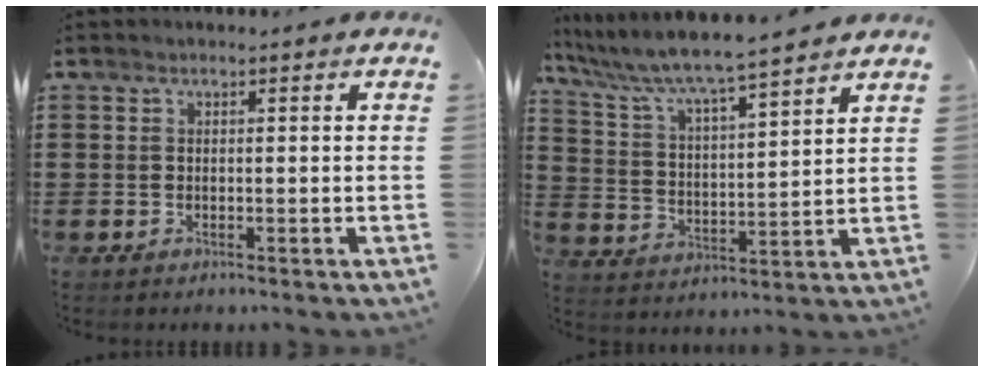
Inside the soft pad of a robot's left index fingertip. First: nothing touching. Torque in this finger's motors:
{"motor_torque": [1.41, -0.73, 0.39, 0.21]}